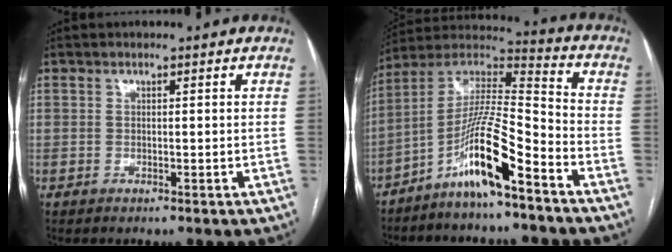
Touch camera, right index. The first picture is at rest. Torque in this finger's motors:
{"motor_torque": [1.37, -0.44, 0.64, 0.21]}